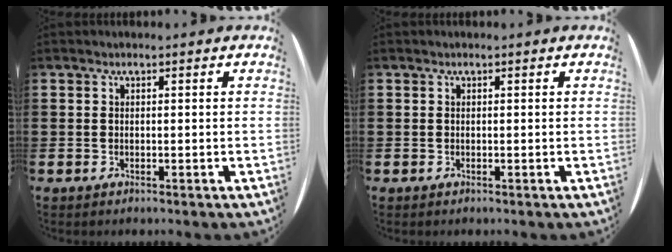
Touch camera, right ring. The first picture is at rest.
{"total": 0.0}